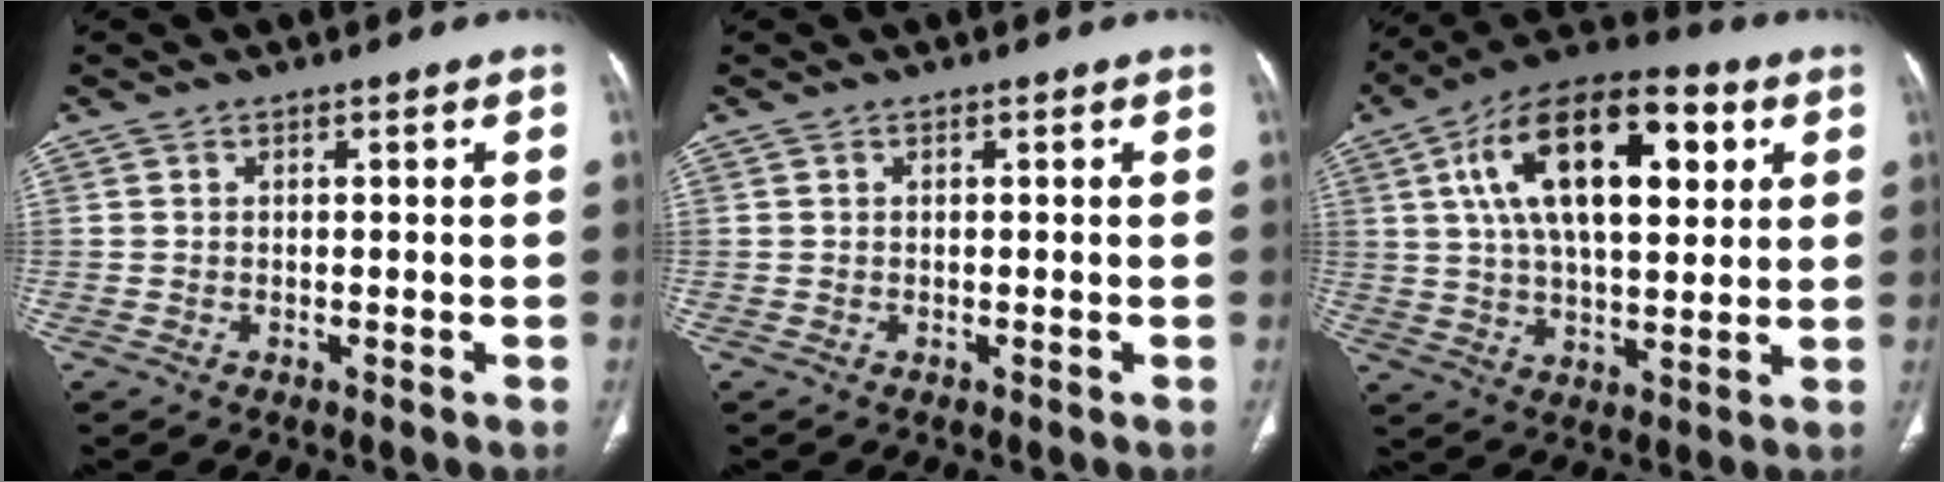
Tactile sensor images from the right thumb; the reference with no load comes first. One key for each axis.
{"total": 0.0}
{"total": 22.0, "fx": 6.7, "fy": 10.5, "fz": 18.1, "tx": -0.284, "ty": 0.004, "tz": 0.103}